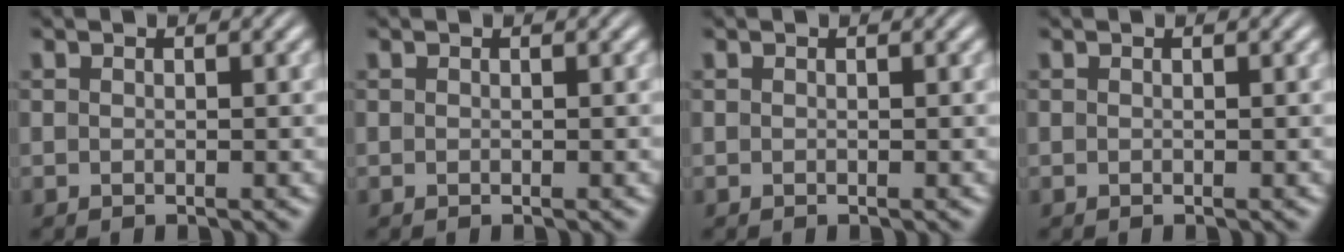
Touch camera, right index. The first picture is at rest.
{"total": 0.0}
{"total": 0.0}
{"total": 0.0}